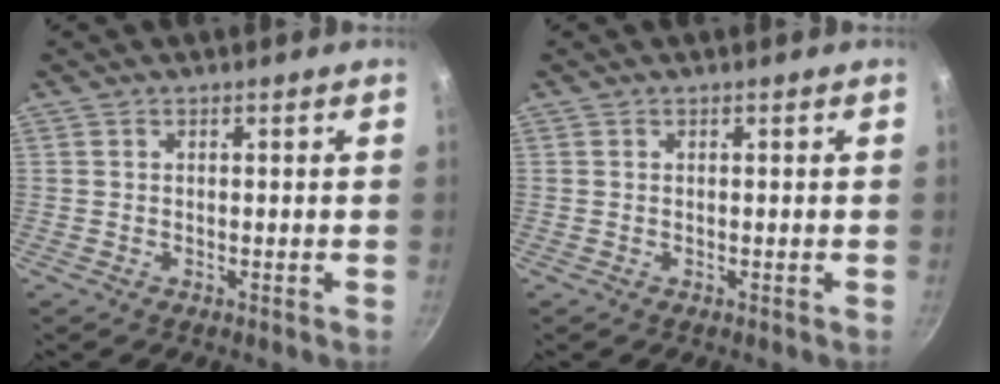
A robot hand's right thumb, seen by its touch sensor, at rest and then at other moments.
{"total": 0.0}